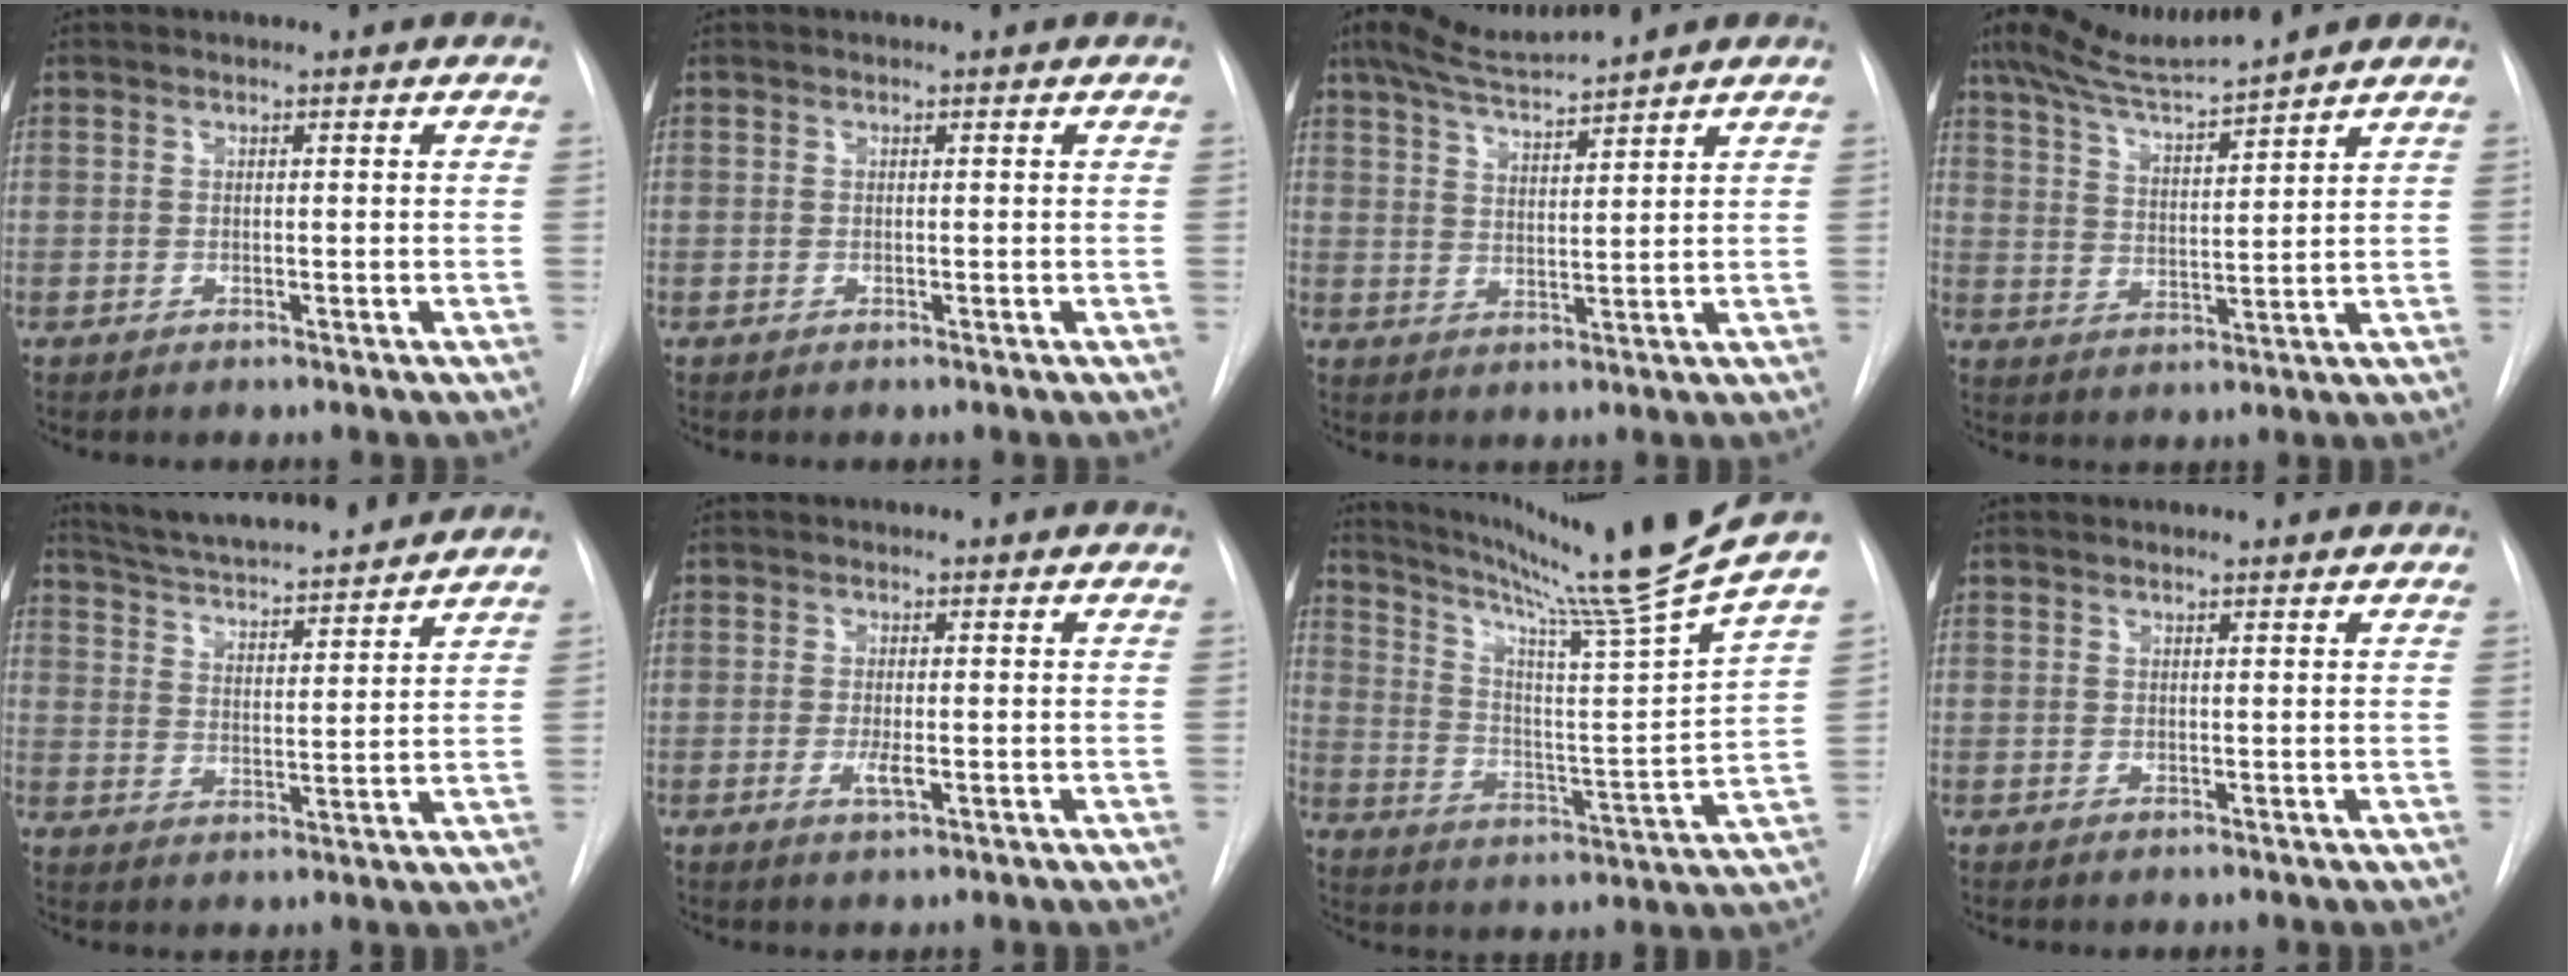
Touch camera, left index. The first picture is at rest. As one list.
[{"total": 0.0}, {"total": 6.6, "force": [6.0, -0.2, 2.7], "torque": [-0.055, 0.009, 0.113]}, {"total": 9.2, "force": [8.4, -0.2, 4.0], "torque": [-0.075, 0.009, 0.154]}, {"total": 17.3, "force": [15.8, 1.6, 6.8], "torque": [-0.117, 0.018, 0.244]}, {"total": 2.2, "force": [-0.4, 0.4, 2.1], "torque": [-0.039, -0.005, -0.005]}, {"total": 21.2, "force": [18.1, -4.1, 10.3], "torque": [-0.172, -0.072, 0.264]}, {"total": 1.2, "force": [1.2, -0.1, 0.1], "torque": [-0.010, 0.005, 0.018]}]